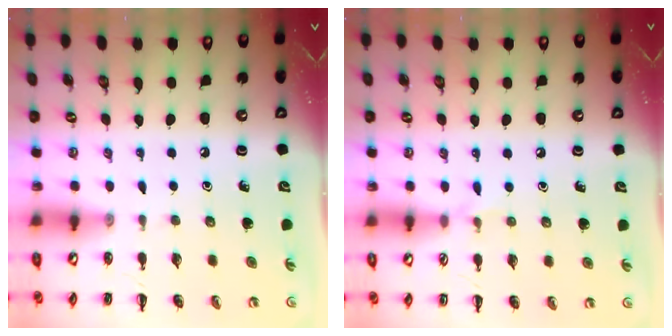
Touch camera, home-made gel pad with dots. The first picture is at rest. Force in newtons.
{"total": 3.4, "press": 3.2, "slide": 1.2}